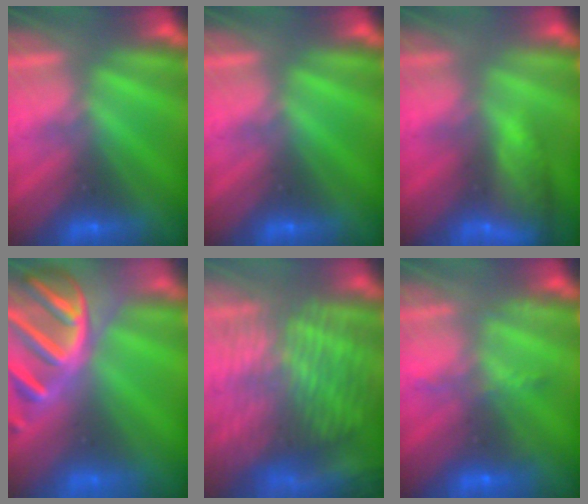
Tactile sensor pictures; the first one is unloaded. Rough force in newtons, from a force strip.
{"total": 0.0}
{"total": 7.4}
{"total": 10.8}
{"total": 8.9}
{"total": 2.3}